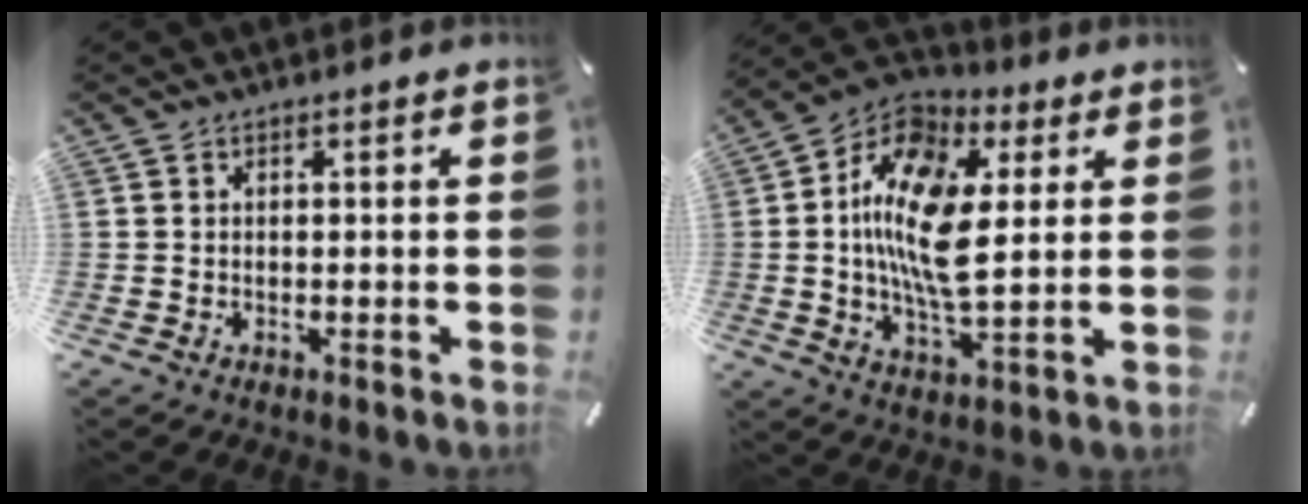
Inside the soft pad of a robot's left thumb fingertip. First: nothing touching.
{"total": 16.4, "force": [2.9, 8.2, 13.9], "torque": [-0.288, -0.011, 0.047]}